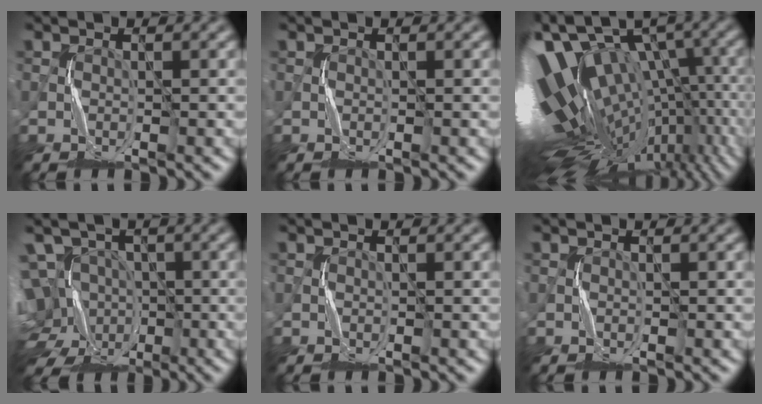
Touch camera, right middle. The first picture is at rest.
{"total": 0.0}
{"total": 16.9, "force": [-2.3, 10.2, 13.3], "torque": [-0.219, -0.009, 0.011]}
{"total": 9.4, "force": [-1.8, 7.8, 4.8], "torque": [-0.103, 0.017, -0.045]}
{"total": 0.0}
{"total": 0.0}